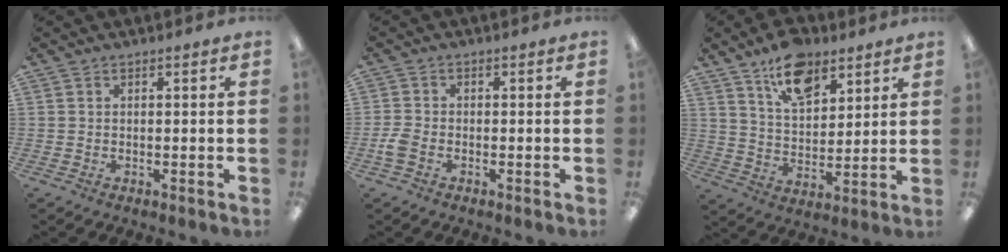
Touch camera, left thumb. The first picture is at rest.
{"total": 2.9, "force": [-1.2, 1.8, 1.9], "torque": [-0.043, 0.003, -0.025]}
{"total": 12.4, "force": [8.5, 6.5, 6.3], "torque": [-0.098, -0.039, 0.152]}